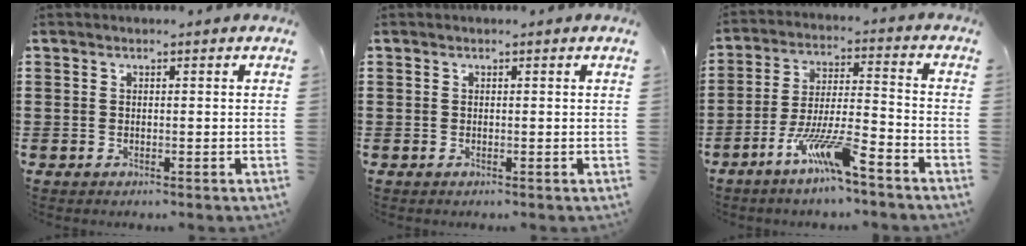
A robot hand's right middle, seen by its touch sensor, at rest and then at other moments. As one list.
[{"total": 0.0}, {"total": 9.5, "force": [-6.4, 1.0, 6.9], "torque": [-0.149, -0.008, -0.127]}]